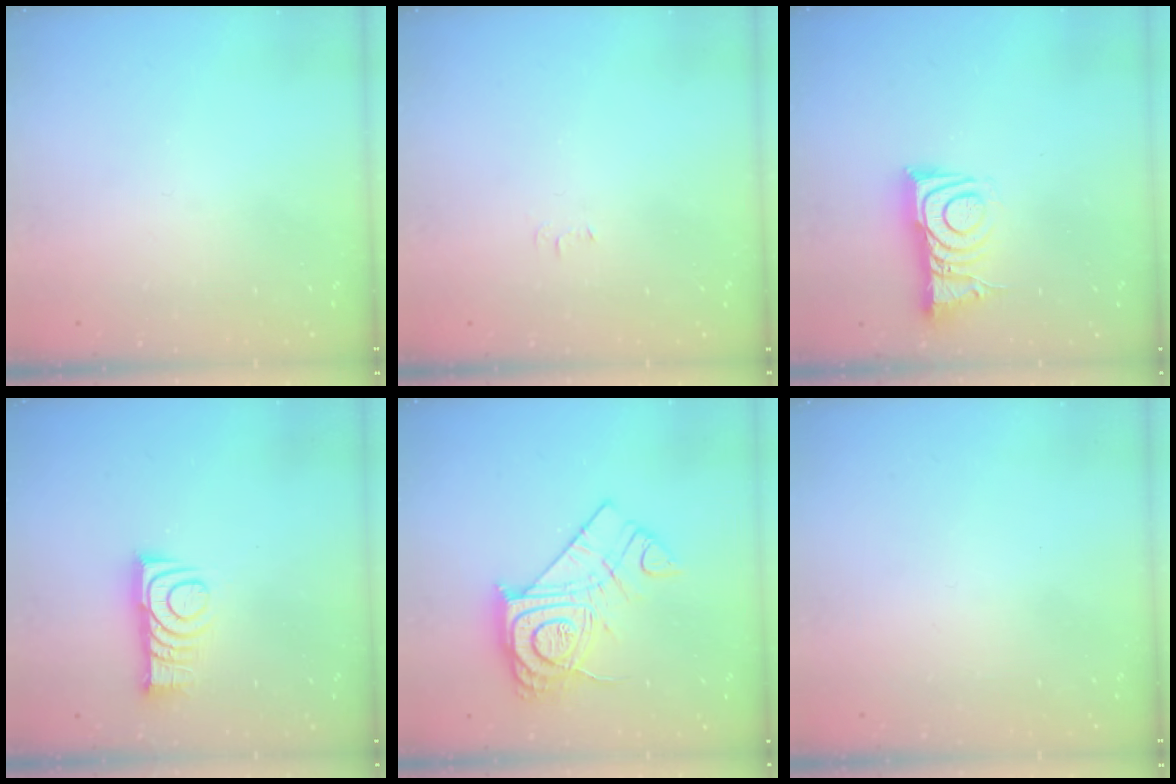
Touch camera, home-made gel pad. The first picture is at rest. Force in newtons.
{"total": 3.0, "press": 3.0, "slide": 0.5}
{"total": 8.3, "press": 8.3, "slide": 0.7}
{"total": 9.6, "press": 9.6, "slide": 0.1}
{"total": 19.5, "press": 19.4, "slide": 1.6}
{"total": 1.8, "press": 1.8, "slide": 0.2}